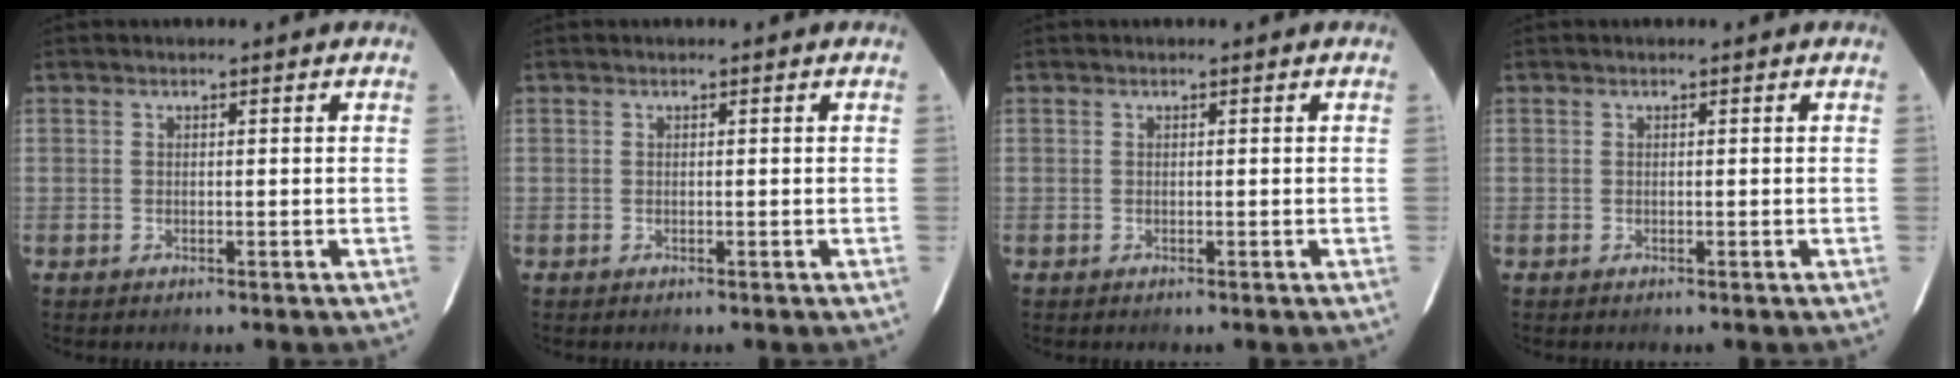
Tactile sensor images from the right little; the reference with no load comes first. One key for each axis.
{"total": 0.0}
{"total": 0.0}
{"total": 0.0}